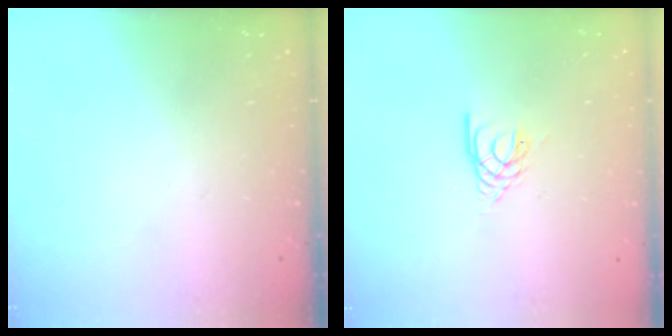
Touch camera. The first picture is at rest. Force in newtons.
{"total": 2.5, "press": 2.4, "slide": 0.4}